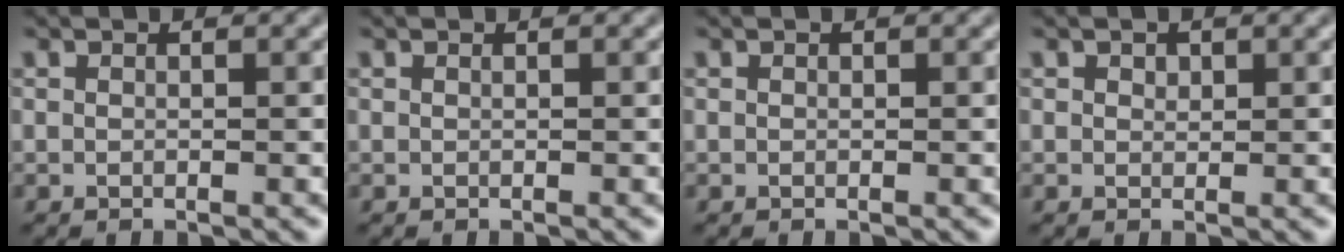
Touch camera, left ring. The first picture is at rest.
{"total": 0.0}
{"total": 0.0}
{"total": 0.7, "force": [0.4, 0.5, 0.2], "torque": [-0.004, -0.003, 0.006]}